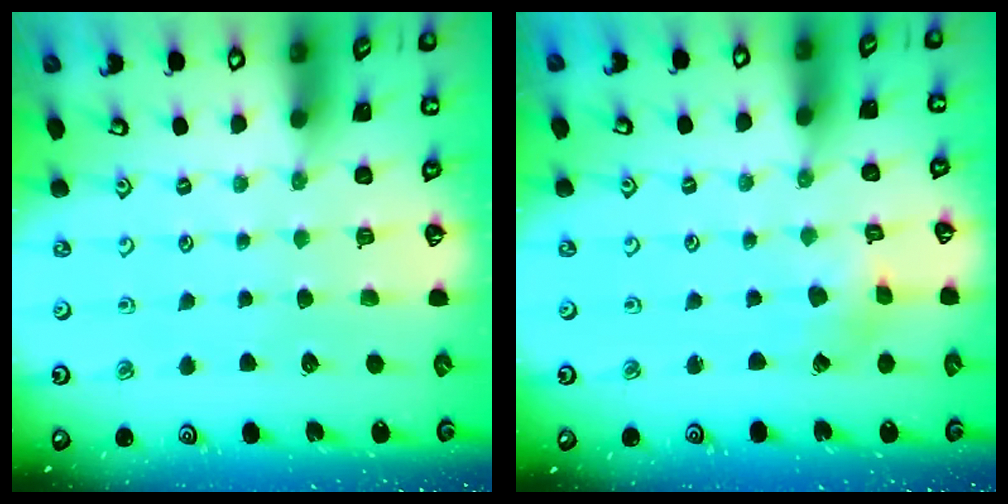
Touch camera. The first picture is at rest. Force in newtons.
{"total": 1.6, "press": 1.6, "slide": 0.0}